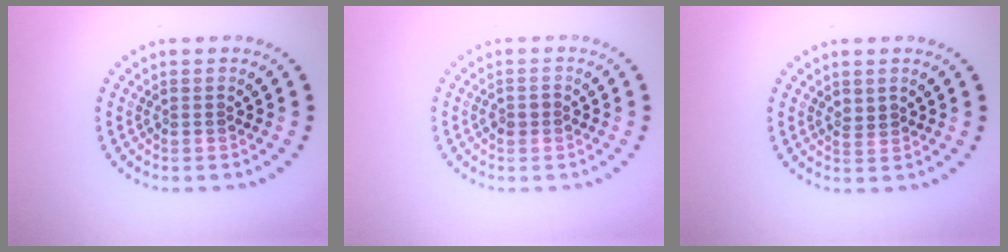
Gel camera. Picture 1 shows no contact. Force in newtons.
{"total": 1.1, "press": 1.1, "slide": 0.1}
{"total": 1.0, "press": 0.9, "slide": 0.5}